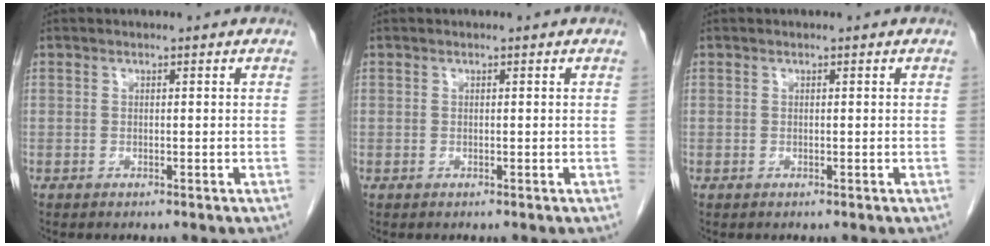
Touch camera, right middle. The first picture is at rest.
{"total": 0.0}
{"total": 0.0}